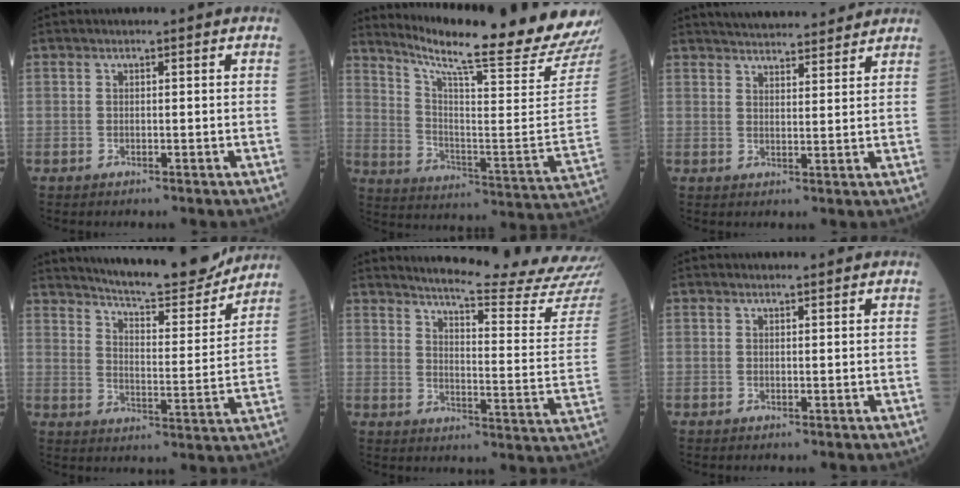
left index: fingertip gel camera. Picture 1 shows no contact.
{"total": 23.0, "force": [21.0, -1.8, 9.3], "torque": [-0.170, -0.104, 0.292]}
{"total": 12.8, "force": [12.0, 2.1, 4.0], "torque": [-0.055, 0.018, 0.163]}
{"total": 18.4, "force": [17.0, 1.7, 6.8], "torque": [-0.107, -0.032, 0.237]}
{"total": 22.2, "force": [20.9, -1.3, 7.4], "torque": [-0.115, -0.130, 0.248]}
{"total": 1.9, "force": [1.9, 0.1, 0.4], "torque": [-0.009, 0.008, 0.026]}